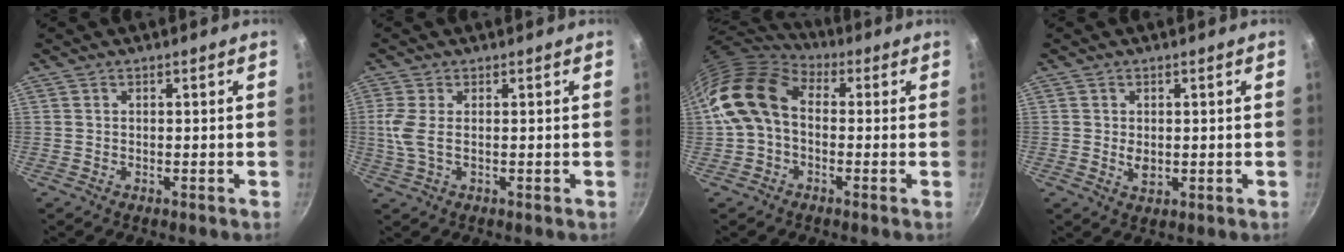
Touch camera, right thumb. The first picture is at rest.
{"total": 4.4, "force": [0.3, 1.6, 4.1], "torque": [-0.103, 0.001, 0.006]}
{"total": 13.2, "force": [0.4, 9.8, 8.8], "torque": [-0.144, 0.029, -0.012]}
{"total": 2.5, "force": [0.0, 1.7, 1.8], "torque": [-0.032, -0.004, 0.004]}